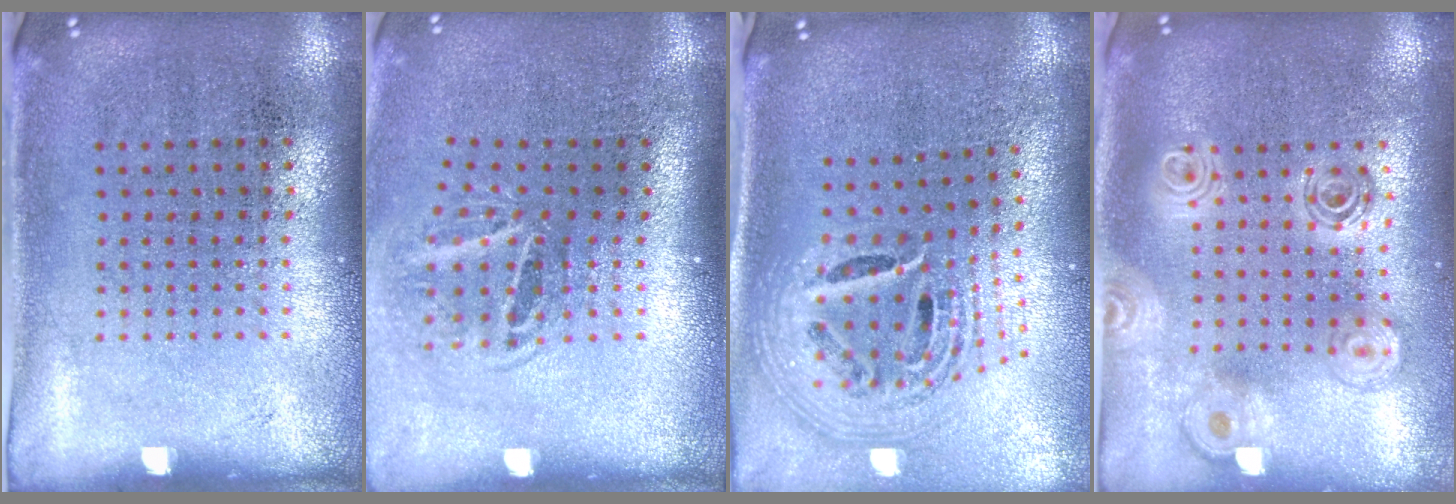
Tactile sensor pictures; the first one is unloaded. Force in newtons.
{"total": 1.8, "press": 1.2, "slide": 1.4}
{"total": 2.8, "press": 1.9, "slide": 2.0}
{"total": 2.1, "press": 1.7, "slide": 1.2}